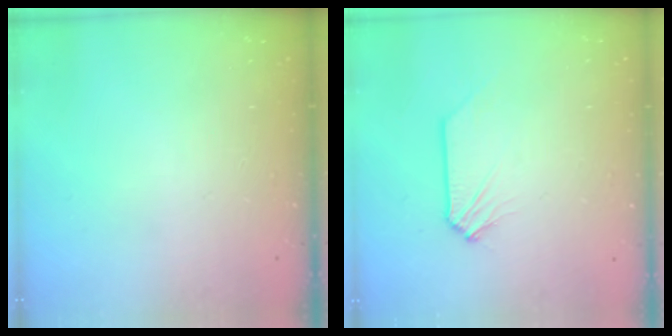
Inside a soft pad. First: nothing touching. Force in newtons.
{"total": 0.0}